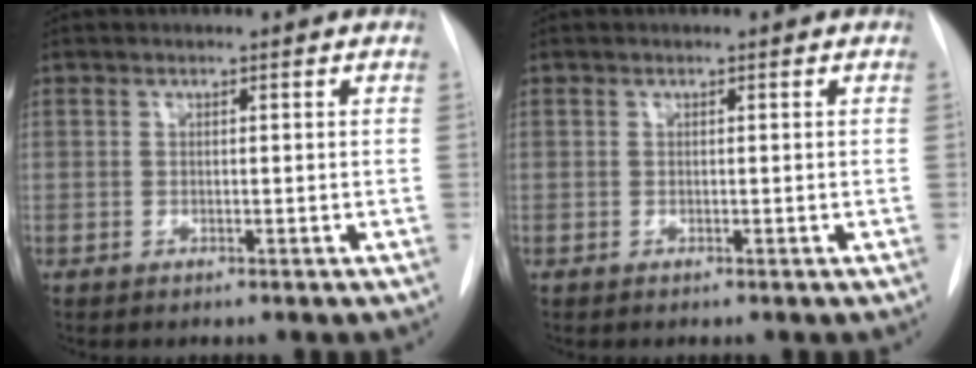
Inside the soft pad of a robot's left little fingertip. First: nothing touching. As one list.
[{"total": 0.0}]